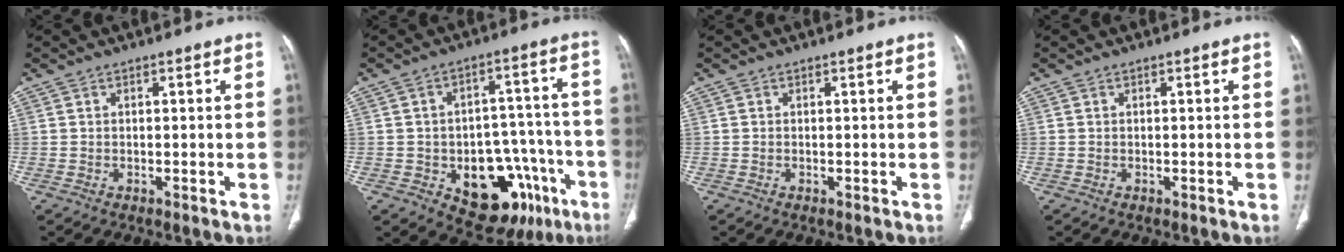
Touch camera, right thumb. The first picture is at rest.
{"total": 18.5, "force": [-8.0, 11.3, 12.4], "torque": [-0.119, 0.053, -0.096]}
{"total": 0.0}
{"total": 0.0}